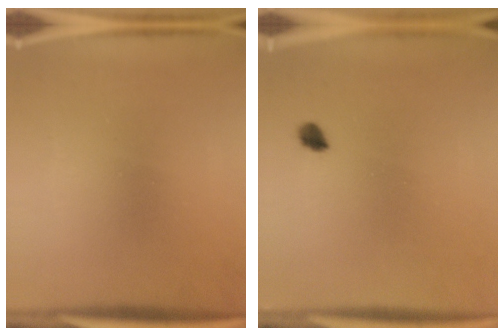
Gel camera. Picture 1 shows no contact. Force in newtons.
{"total": 1.6}